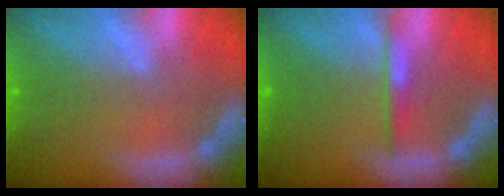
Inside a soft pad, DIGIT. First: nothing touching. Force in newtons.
{"total": 2.0}